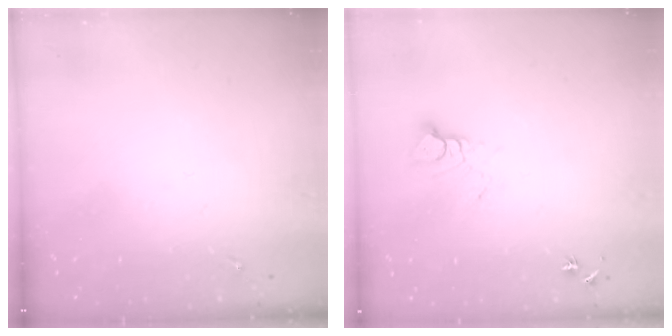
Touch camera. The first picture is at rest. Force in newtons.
{"total": 4.0, "press": 4.0, "slide": 0.3}